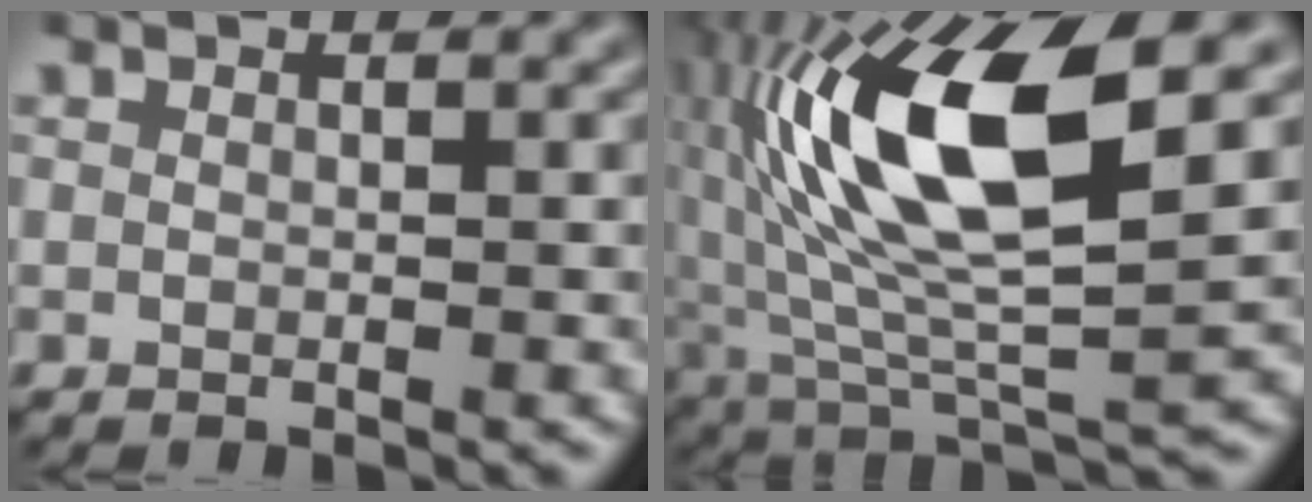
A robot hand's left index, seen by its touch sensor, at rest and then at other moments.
{"total": 13.9, "force": [3.1, 4.3, 12.8], "torque": [-0.245, 0.011, 0.052]}